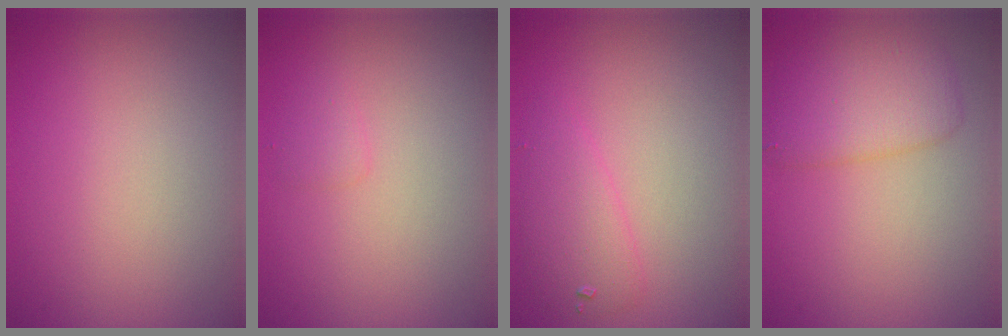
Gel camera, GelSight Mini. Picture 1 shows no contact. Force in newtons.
{"total": 0.8, "press": 0.7, "slide": 0.1}
{"total": 2.4, "press": 2.4, "slide": 0.1}
{"total": 3.8, "press": 3.8, "slide": 0.1}